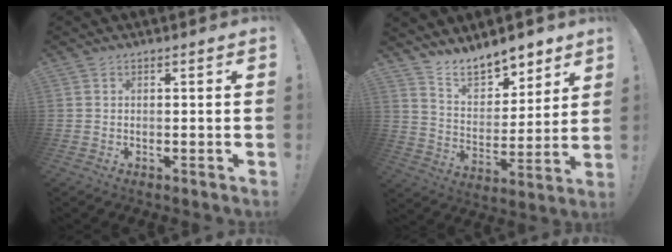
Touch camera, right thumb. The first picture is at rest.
{"total": 12.1, "force": [10.7, 4.7, 3.2], "torque": [-0.066, -0.080, 0.203]}